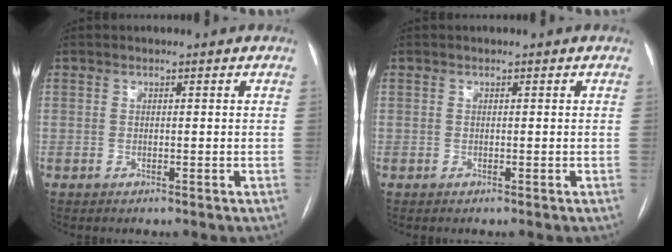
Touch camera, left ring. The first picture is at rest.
{"total": 0.0}